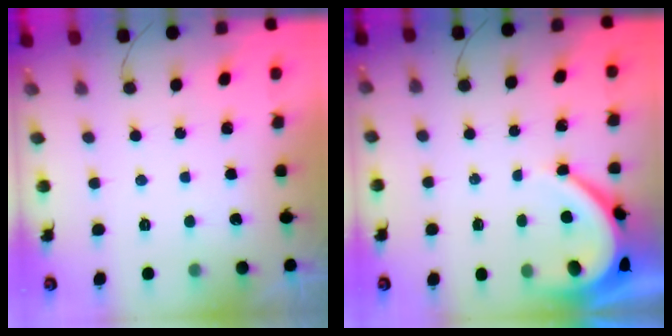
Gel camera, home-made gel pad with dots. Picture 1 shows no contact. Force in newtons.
{"total": 6.0, "press": 6.0, "slide": 0.7}